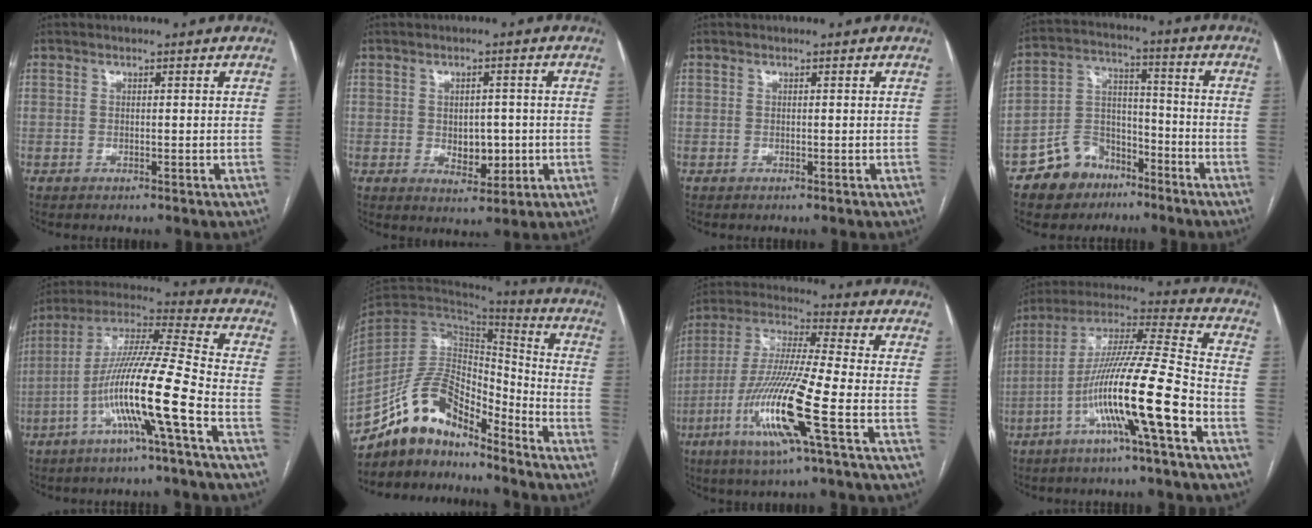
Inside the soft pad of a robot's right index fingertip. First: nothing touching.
{"total": 5.0, "force": [-0.5, 3.1, 3.8], "torque": [-0.048, 0.000, 0.003]}
{"total": 0.0}
{"total": 9.8, "force": [-6.6, 6.8, 2.4], "torque": [-0.044, 0.031, -0.112]}
{"total": 15.2, "force": [-5.6, -1.0, 14.0], "torque": [-0.268, 0.005, -0.112]}
{"total": 13.9, "force": [-11.7, 5.0, 5.6], "torque": [-0.097, 0.045, -0.218]}
{"total": 16.0, "force": [-5.9, -0.3, 14.8], "torque": [-0.307, -0.018, -0.117]}
{"total": 17.0, "force": [-6.5, -0.3, 15.8], "torque": [-0.293, 0.003, -0.122]}